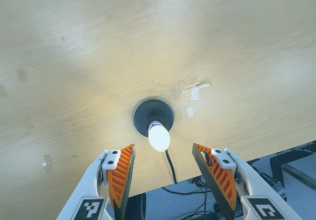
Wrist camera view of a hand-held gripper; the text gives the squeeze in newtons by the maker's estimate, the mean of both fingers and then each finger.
{"total": 0.0}